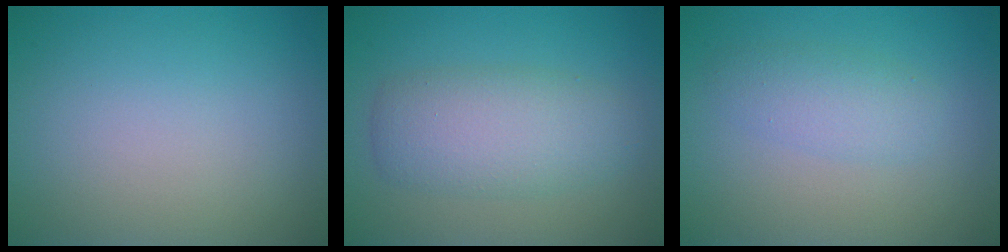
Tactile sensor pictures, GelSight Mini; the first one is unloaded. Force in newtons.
{"total": 4.9, "press": 4.9, "slide": 0.1}
{"total": 2.4, "press": 2.4, "slide": 0.0}